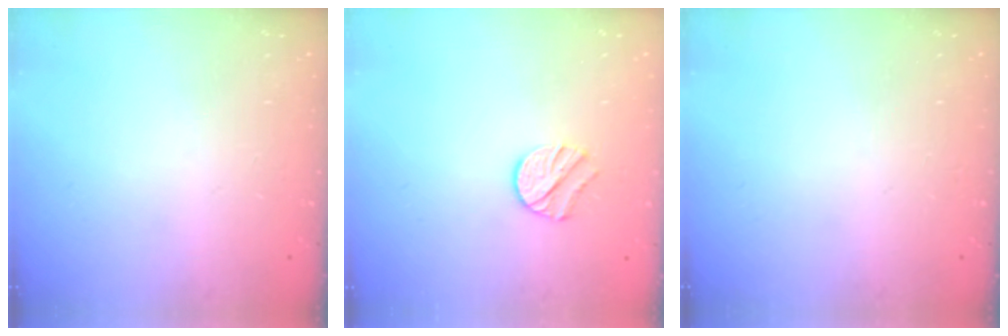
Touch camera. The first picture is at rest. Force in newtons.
{"total": 7.9, "press": 7.9, "slide": 0.1}
{"total": 0.0}